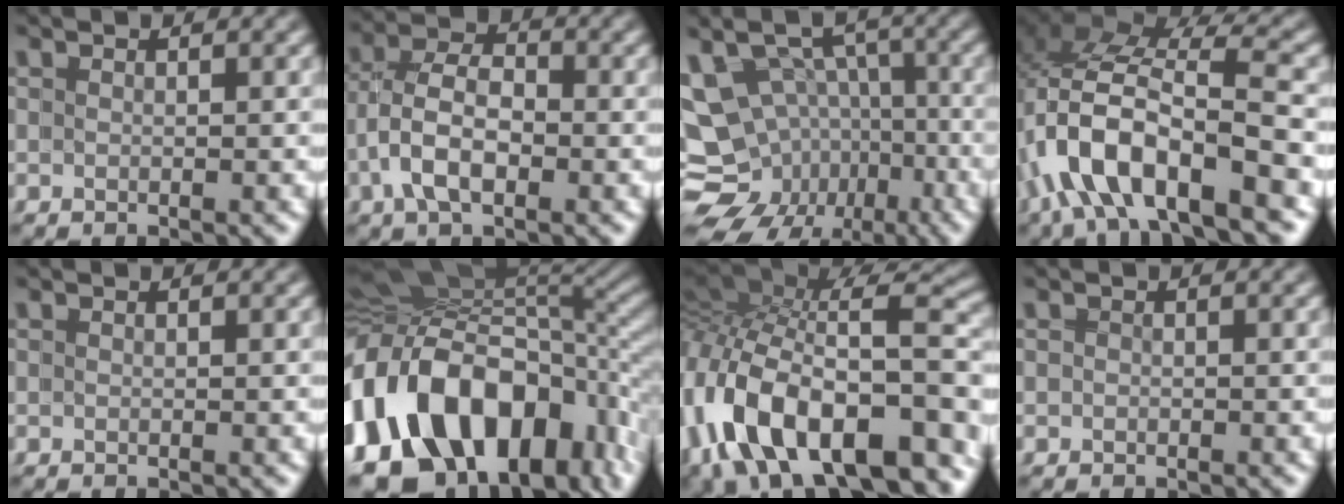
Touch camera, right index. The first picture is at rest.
{"total": 4.2, "force": [-0.8, 2.6, 3.2], "torque": [-0.067, -0.015, -0.010]}
{"total": 15.8, "force": [-4.8, 13.2, 7.2], "torque": [-0.146, -0.071, -0.063]}
{"total": 8.5, "force": [-0.5, 4.9, 7.0], "torque": [-0.151, -0.007, -0.012]}
{"total": 0.0}
{"total": 21.1, "force": [-3.2, 14.9, 14.7], "torque": [-0.269, -0.022, -0.052]}
{"total": 16.4, "force": [-2.5, 10.0, 12.8], "torque": [-0.246, -0.017, -0.034]}
{"total": 0.7, "force": [-0.4, -0.5, -0.4], "torque": [0.009, -0.005, -0.005]}